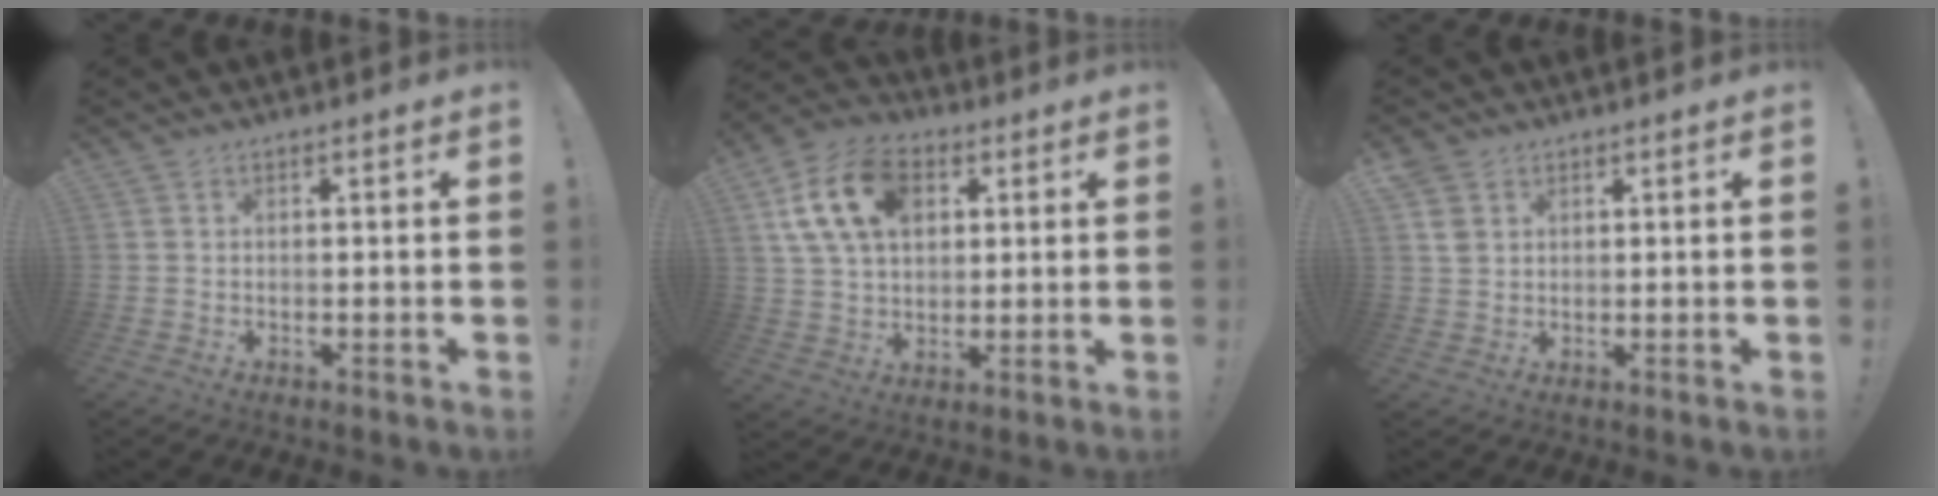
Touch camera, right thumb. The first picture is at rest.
{"total": 16.8, "force": [6.2, 11.5, 10.6], "torque": [-0.176, -0.007, 0.120]}
{"total": 4.4, "force": [2.1, 3.5, 1.6], "torque": [-0.020, -0.003, 0.041]}